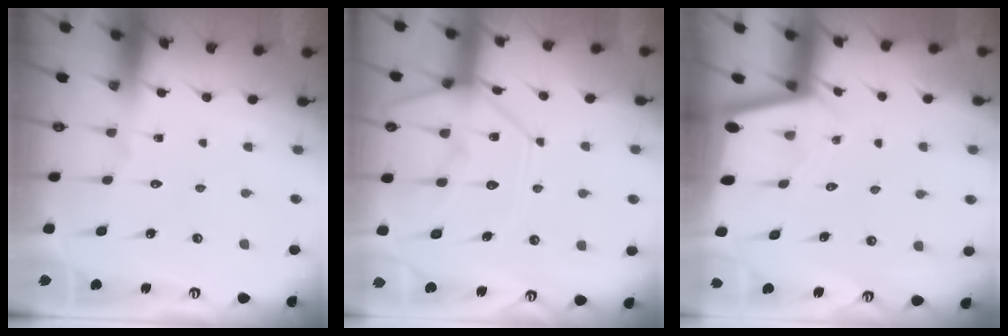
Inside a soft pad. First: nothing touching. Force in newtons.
{"total": 14.1, "press": 14.0, "slide": 1.6}
{"total": 1.9, "press": 1.9, "slide": 0.1}